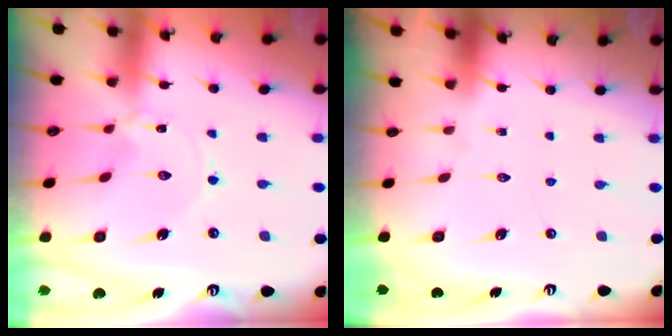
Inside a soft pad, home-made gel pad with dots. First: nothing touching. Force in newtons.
{"total": 0.0}